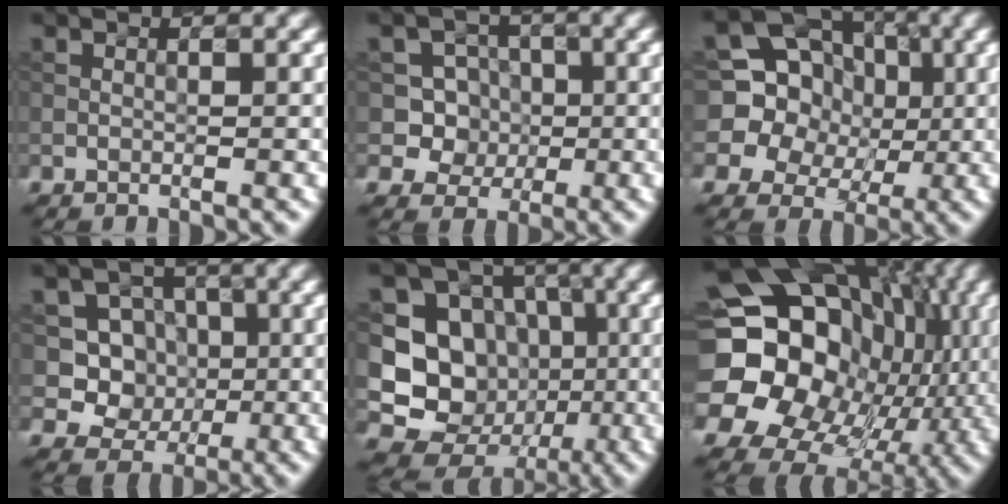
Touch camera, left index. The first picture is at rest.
{"total": 4.5, "force": [-0.2, 4.2, 1.5], "torque": [-0.010, 0.009, -0.015]}
{"total": 12.4, "force": [2.4, 11.1, 4.9], "torque": [-0.121, 0.046, 0.022]}
{"total": 6.3, "force": [0.2, 5.8, 2.2], "torque": [-0.029, 0.008, -0.008]}
{"total": 11.2, "force": [-1.2, 10.3, 4.1], "torque": [-0.091, -0.005, -0.041]}
{"total": 22.2, "force": [2.3, 18.9, 11.4], "torque": [-0.215, 0.025, 0.022]}